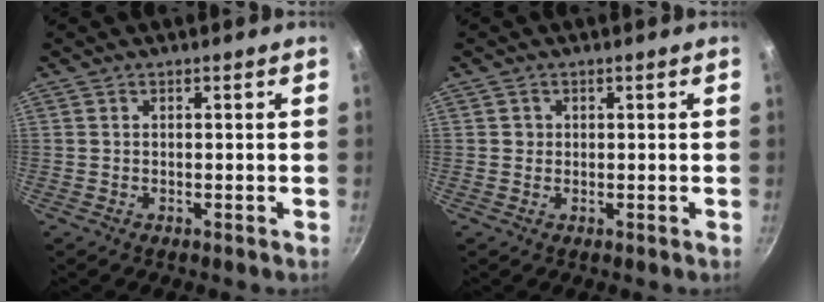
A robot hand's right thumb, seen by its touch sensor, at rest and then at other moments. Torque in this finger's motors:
{"motor_torque": [0.41, 0.74, 0.17, 0.08, -0.01]}